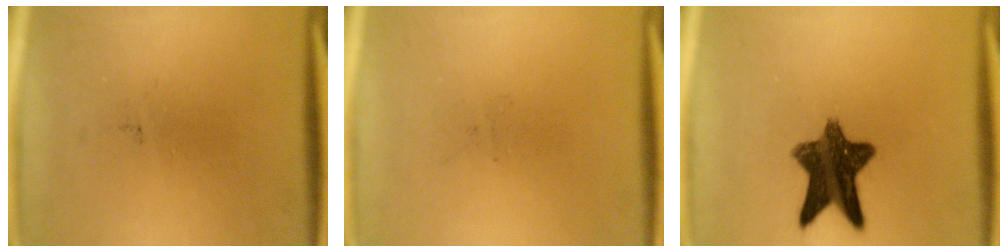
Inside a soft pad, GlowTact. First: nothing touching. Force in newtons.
{"total": 0.0}
{"total": 11.0}